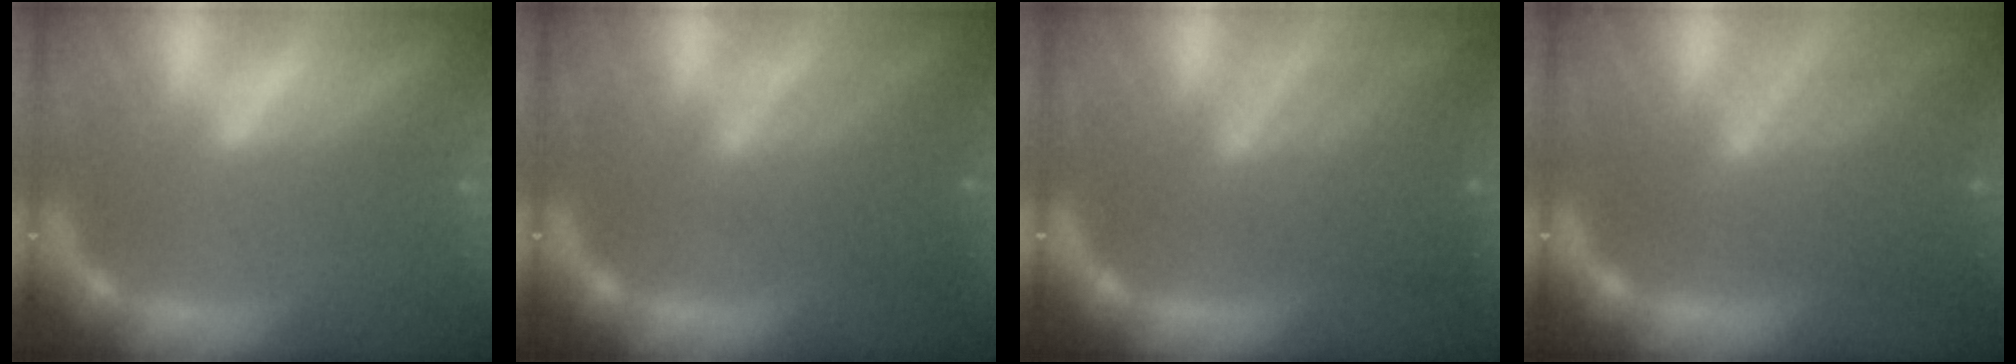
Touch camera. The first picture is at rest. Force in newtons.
{"total": 4.5}
{"total": 6.1}
{"total": 7.0}